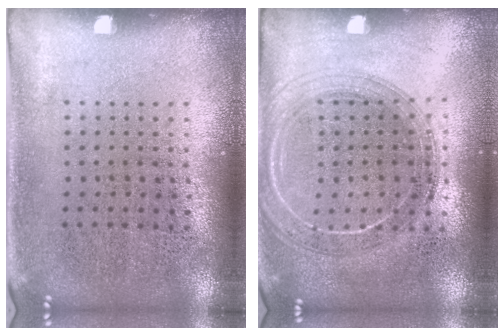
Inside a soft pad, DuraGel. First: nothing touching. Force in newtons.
{"total": 1.7, "press": 1.6, "slide": 0.5}